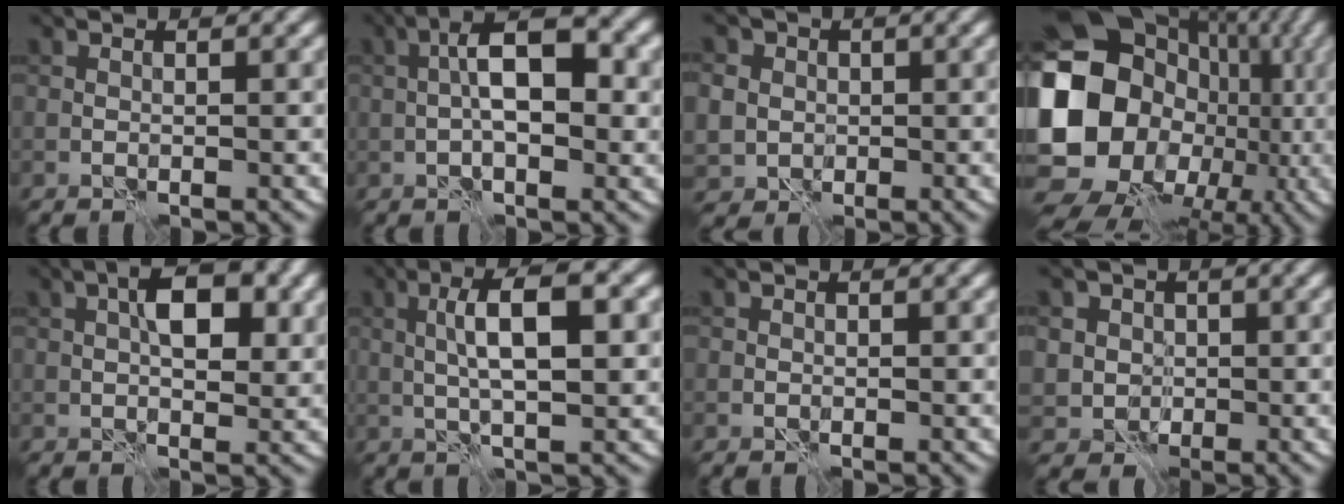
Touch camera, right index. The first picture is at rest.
{"total": 7.3, "force": [0.5, 3.1, 6.5], "torque": [-0.110, 0.011, -0.001]}
{"total": 6.3, "force": [1.5, 5.8, 2.0], "torque": [-0.051, 0.020, 0.005]}
{"total": 20.0, "force": [-1.6, 16.8, 10.7], "torque": [-0.193, -0.011, -0.026]}
{"total": 5.2, "force": [1.0, 2.7, 4.4], "torque": [-0.065, 0.003, 0.013]}
{"total": 6.5, "force": [0.9, 1.8, 6.2], "torque": [-0.111, 0.008, 0.011]}
{"total": 0.5, "force": [0.0, 0.5, 0.0], "torque": [0.004, -0.001, -0.003]}
{"total": 4.7, "force": [1.4, 4.3, 1.4], "torque": [-0.024, 0.013, 0.014]}